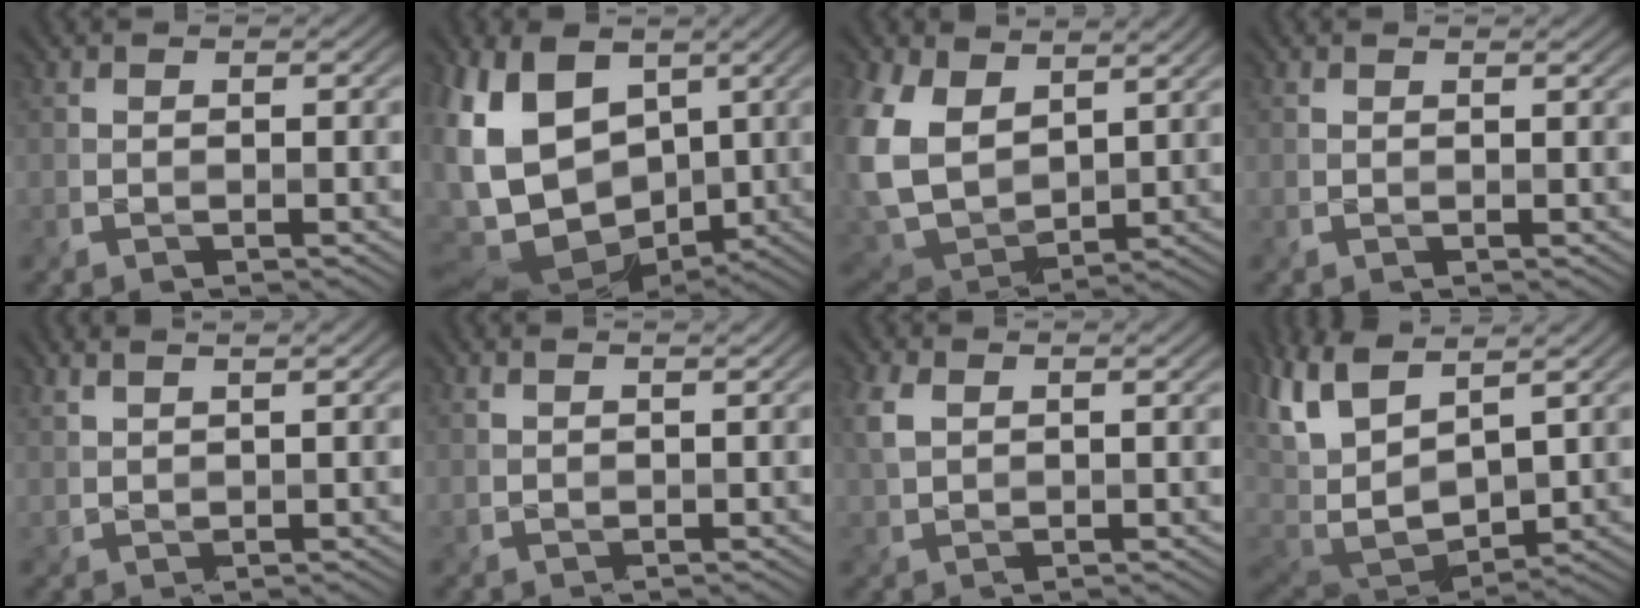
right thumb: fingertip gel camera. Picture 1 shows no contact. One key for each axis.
{"total": 15.9, "fx": 0.3, "fy": 10.9, "fz": 11.7, "tx": -0.273, "ty": -0.025, "tz": 0.031}
{"total": 13.1, "fx": 5.3, "fy": 8.1, "fz": 8.8, "tx": -0.245, "ty": 0.002, "tz": 0.103}
{"total": 0.7, "fx": 0.6, "fy": -0.1, "fz": 0.4, "tx": -0.007, "ty": -0.004, "tz": 0.010}
{"total": 3.4, "fx": 2.9, "fy": 0.5, "fz": 1.7, "tx": -0.020, "ty": 0.008, "tz": 0.041}
{"total": 2.3, "fx": 2.0, "fy": 0.3, "fz": 1.0, "tx": -0.015, "ty": 0.002, "tz": 0.027}
{"total": 4.4, "fx": 2.4, "fy": 1.9, "fz": 3.1, "tx": -0.083, "ty": 0.005, "tz": 0.047}
{"total": 13.1, "fx": 3.9, "fy": 6.5, "fz": 10.7, "tx": -0.272, "ty": 0.000, "tz": 0.079}